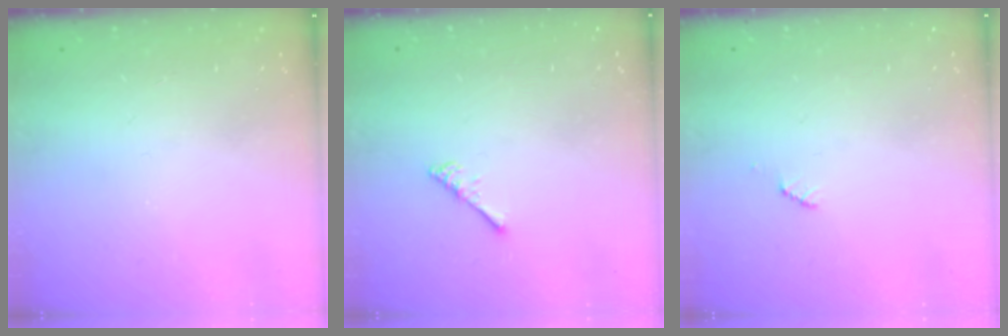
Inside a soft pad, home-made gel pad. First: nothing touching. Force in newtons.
{"total": 2.5, "press": 2.5, "slide": 0.4}
{"total": 2.5, "press": 2.5, "slide": 0.4}